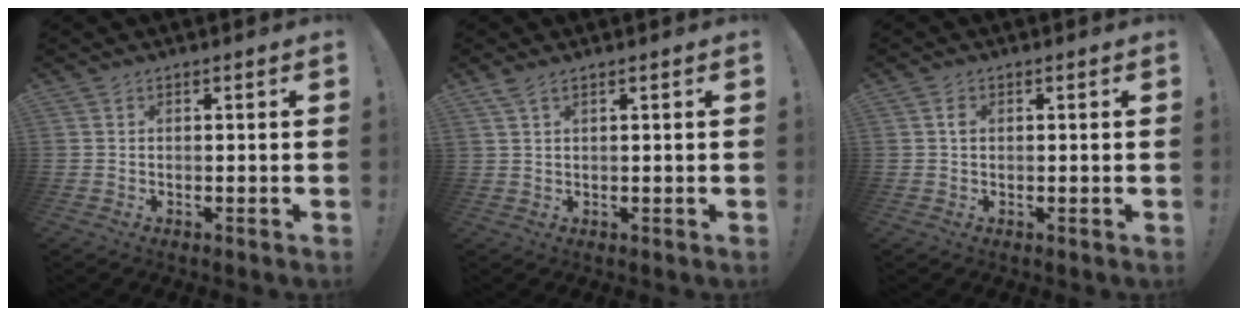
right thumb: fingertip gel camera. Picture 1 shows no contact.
{"total": 2.5, "force": [1.5, 0.8, 1.9], "torque": [-0.040, 0.001, 0.028]}
{"total": 1.6, "force": [0.4, 1.0, 1.2], "torque": [-0.022, 0.005, 0.005]}